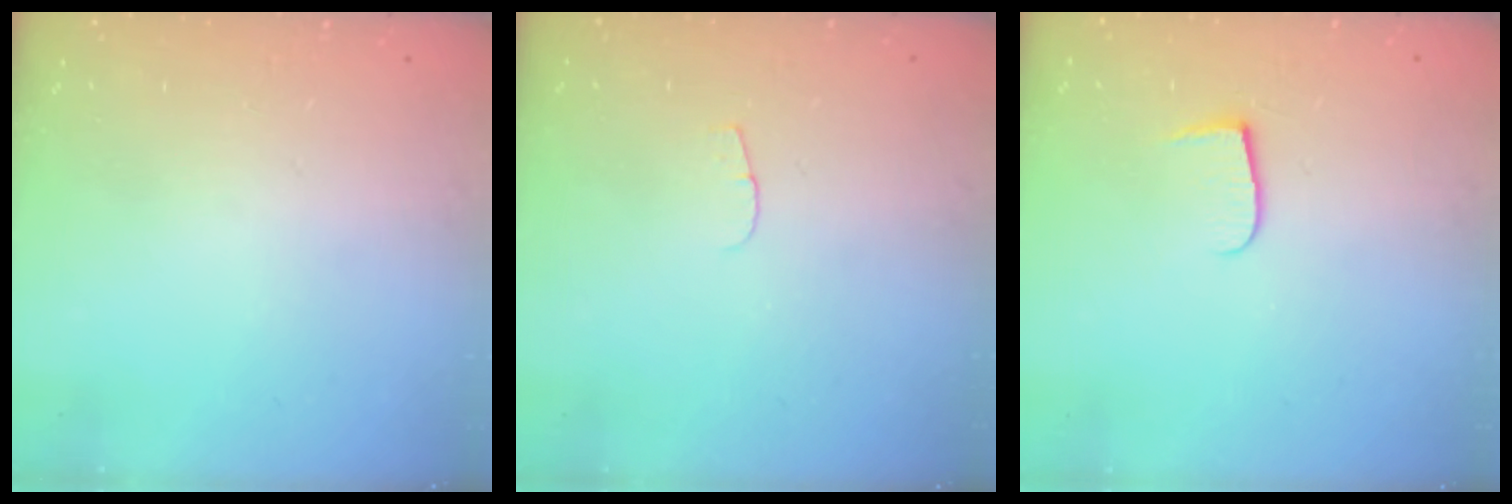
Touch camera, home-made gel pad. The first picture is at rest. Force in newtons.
{"total": 4.1, "press": 4.1, "slide": 0.4}
{"total": 4.8, "press": 4.8, "slide": 0.6}